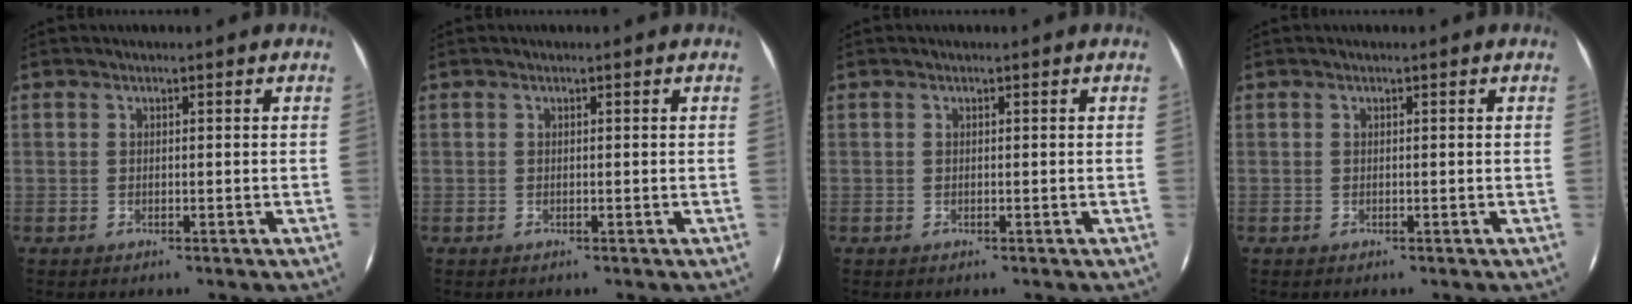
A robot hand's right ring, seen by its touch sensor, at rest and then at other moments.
{"total": 0.0}
{"total": 0.0}
{"total": 0.0}